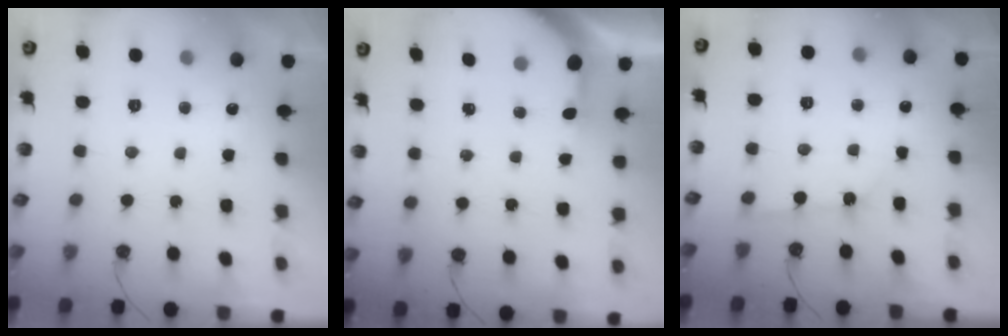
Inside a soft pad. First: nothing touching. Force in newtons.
{"total": 5.1, "press": 5.1, "slide": 0.4}
{"total": 1.8, "press": 1.8, "slide": 0.3}